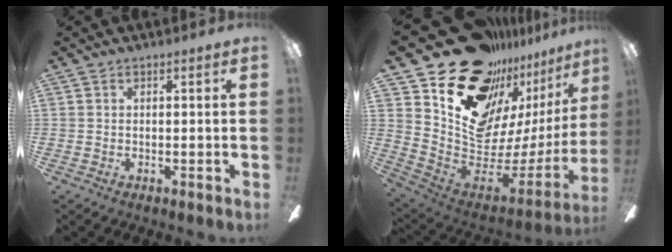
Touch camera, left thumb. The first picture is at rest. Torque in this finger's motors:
{"motor_torque": [2.52, 2.49, 1.33, -1.44, 0.33]}